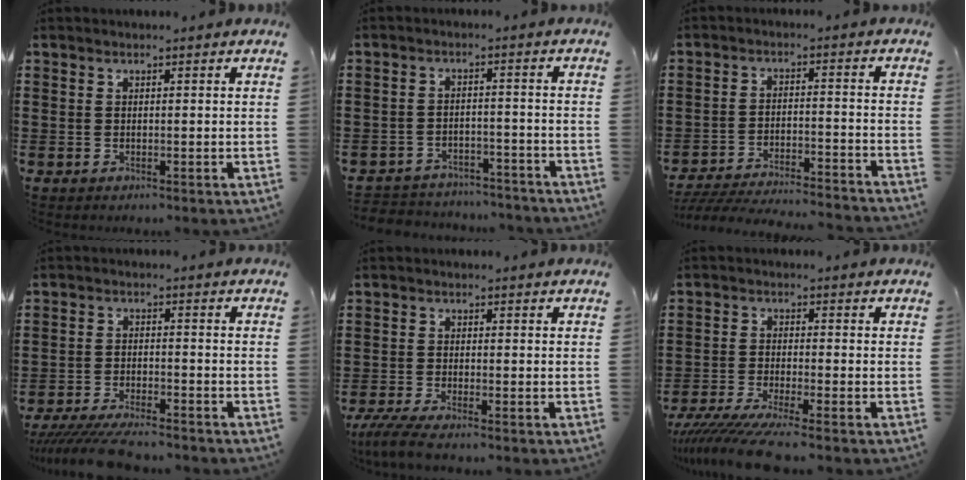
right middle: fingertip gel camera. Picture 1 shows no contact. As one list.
[{"total": 3.7, "force": [-3.7, 0.5, -0.1], "torque": [-0.005, 0.000, -0.079]}, {"total": 5.6, "force": [-5.5, 0.0, 1.3], "torque": [-0.031, -0.005, -0.110]}, {"total": 5.8, "force": [-5.4, 0.6, 2.1], "torque": [-0.052, -0.010, -0.106]}, {"total": 3.5, "force": [-3.0, 0.0, 1.8], "torque": [-0.052, -0.017, -0.063]}, {"total": 6.1, "force": [-5.3, -0.4, 3.0], "torque": [-0.069, -0.024, -0.102]}]